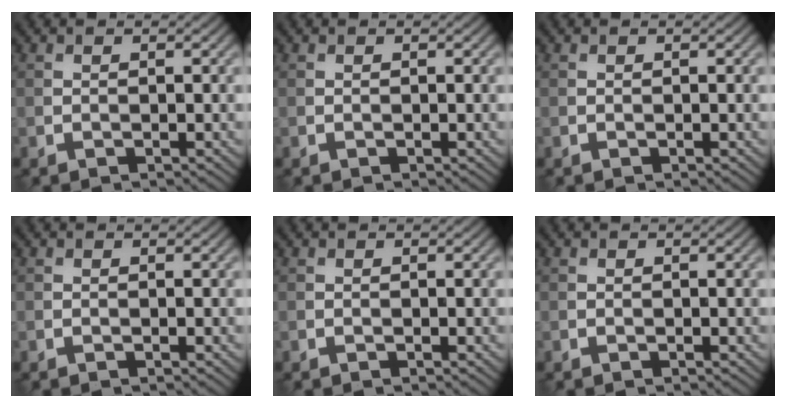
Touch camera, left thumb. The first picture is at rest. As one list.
[{"total": 0.0}, {"total": 0.0}, {"total": 0.0}, {"total": 0.0}, {"total": 0.0}]